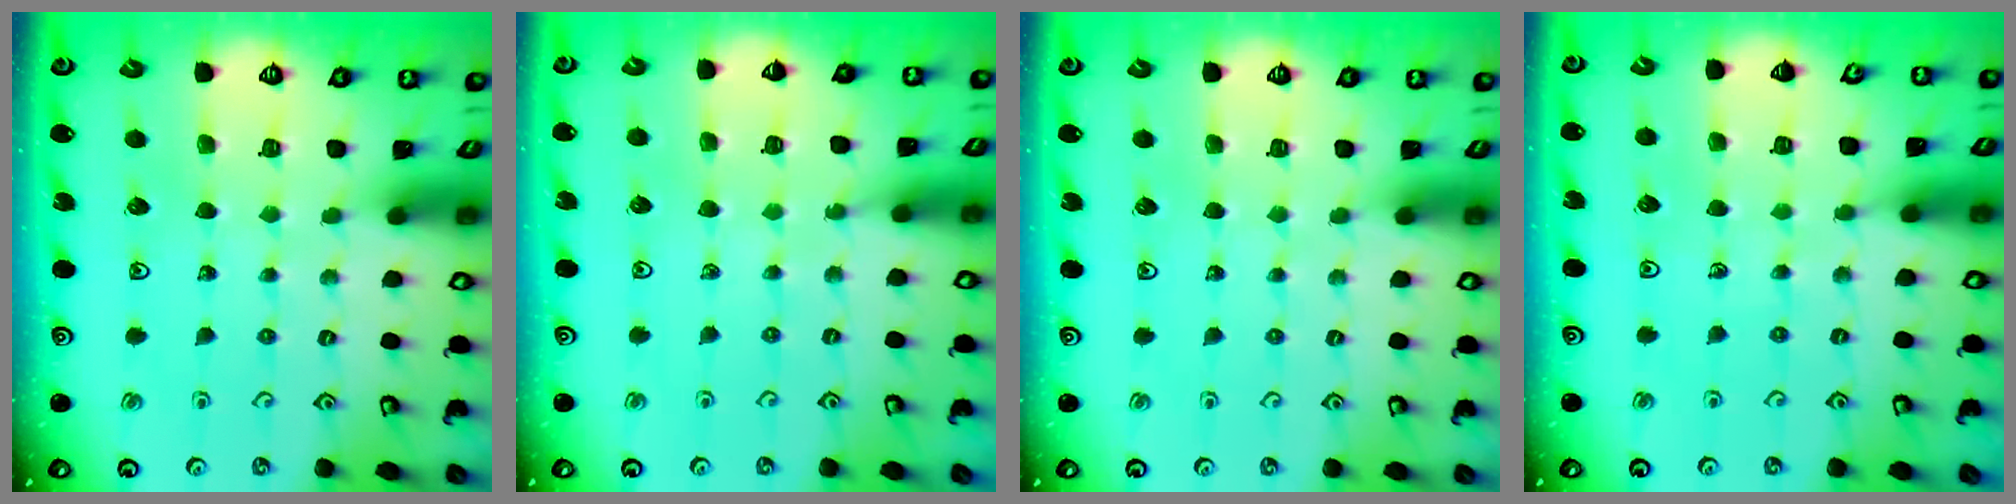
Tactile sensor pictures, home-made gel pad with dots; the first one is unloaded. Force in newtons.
{"total": 6.5, "press": 6.4, "slide": 1.3}
{"total": 0.0}
{"total": 4.5, "press": 4.4, "slide": 1.0}